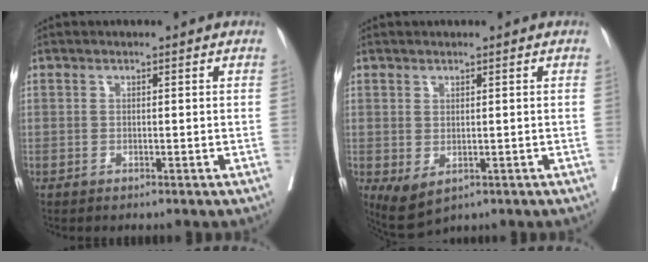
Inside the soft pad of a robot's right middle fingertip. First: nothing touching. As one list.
[{"total": 3.3, "force": [-0.8, 1.7, 2.8], "torque": [-0.055, -0.006, 0.004]}]